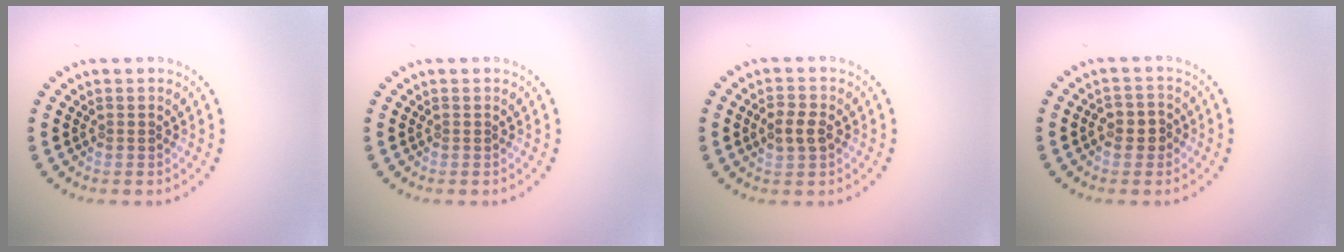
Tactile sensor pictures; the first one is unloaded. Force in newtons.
{"total": 0.0}
{"total": 2.4, "press": 2.4, "slide": 0.0}
{"total": 2.0, "press": 2.0, "slide": 0.6}